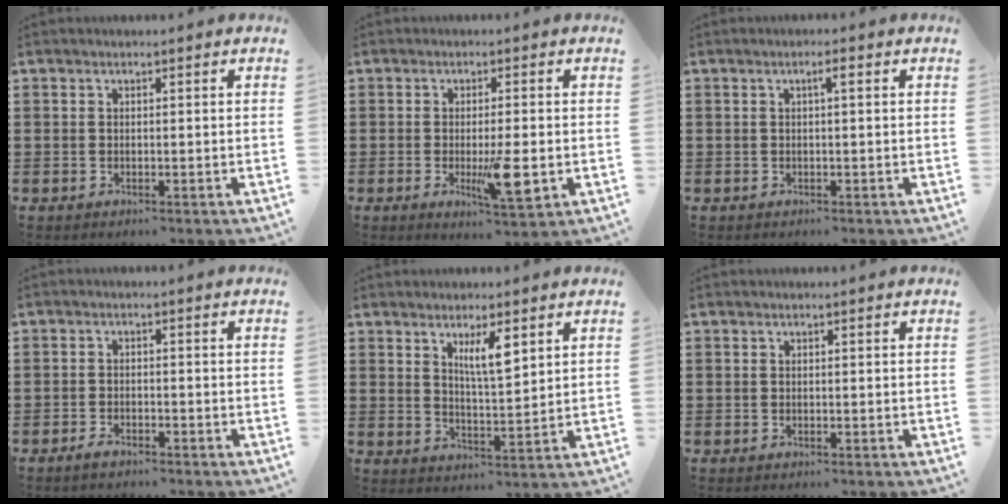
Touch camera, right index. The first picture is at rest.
{"total": 7.2, "force": [-1.8, 1.5, 6.8], "torque": [-0.131, -0.017, -0.030]}
{"total": 1.5, "force": [0.3, 0.1, 1.5], "torque": [-0.027, 0.003, 0.004]}
{"total": 1.6, "force": [-1.4, 0.5, 0.5], "torque": [-0.013, 0.002, -0.029]}
{"total": 5.0, "force": [2.8, 1.1, 4.1], "torque": [-0.078, 0.002, 0.045]}
{"total": 0.0}